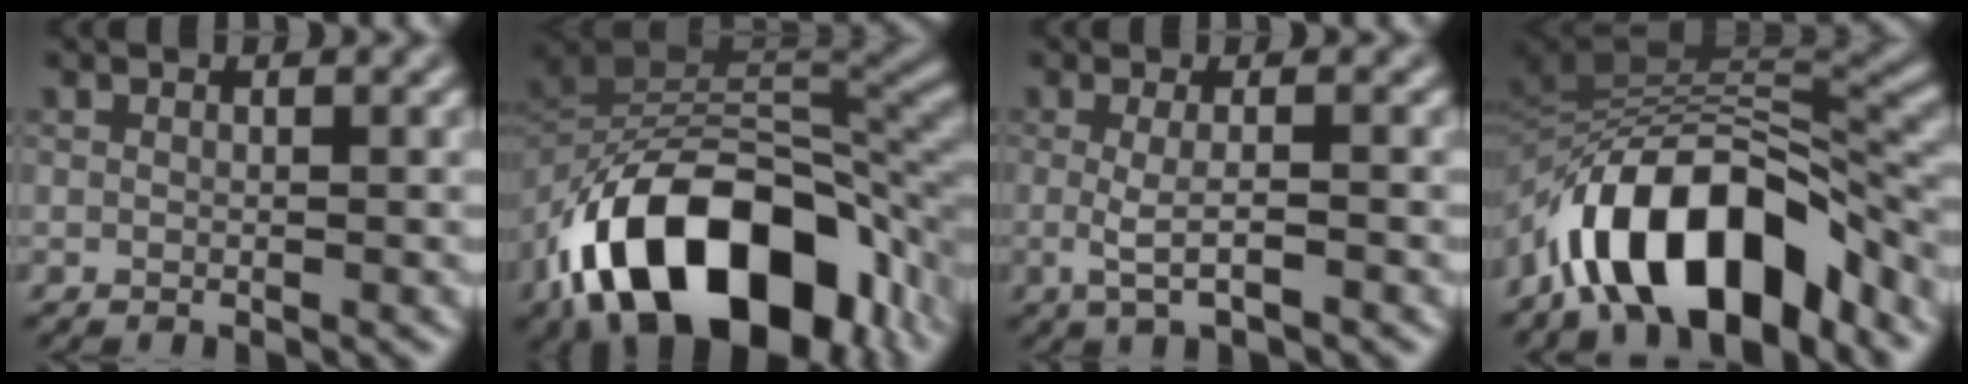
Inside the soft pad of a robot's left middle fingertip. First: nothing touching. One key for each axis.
{"total": 16.1, "fx": -8.3, "fy": 8.3, "fz": 11.0, "tx": -0.177, "ty": 0.005, "tz": -0.143}
{"total": 2.4, "fx": -0.4, "fy": 0.6, "fz": 2.3, "tx": -0.043, "ty": -0.009, "tz": -0.008}
{"total": 12.0, "fx": -6.9, "fy": 4.8, "fz": 8.6, "tx": -0.125, "ty": 0.013, "tz": -0.127}